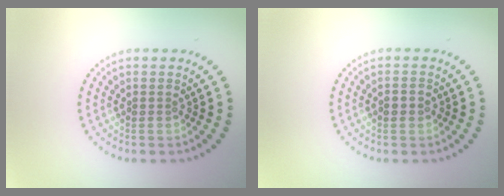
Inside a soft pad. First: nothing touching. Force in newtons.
{"total": 1.5, "press": 1.5, "slide": 0.1}